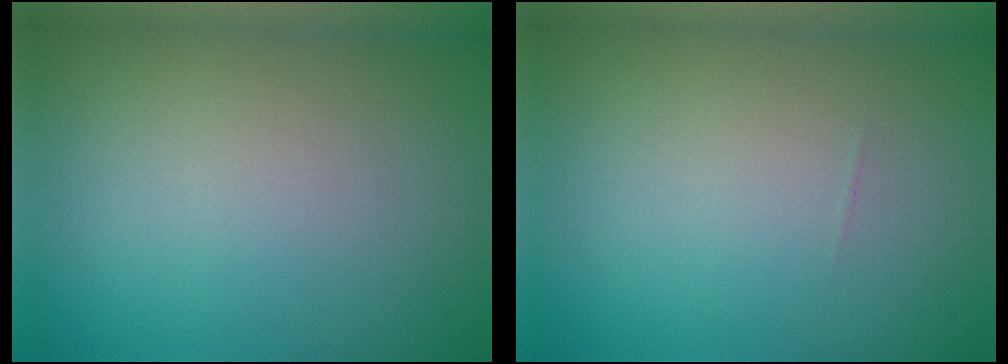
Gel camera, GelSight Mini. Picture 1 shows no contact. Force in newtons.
{"total": 0.0}